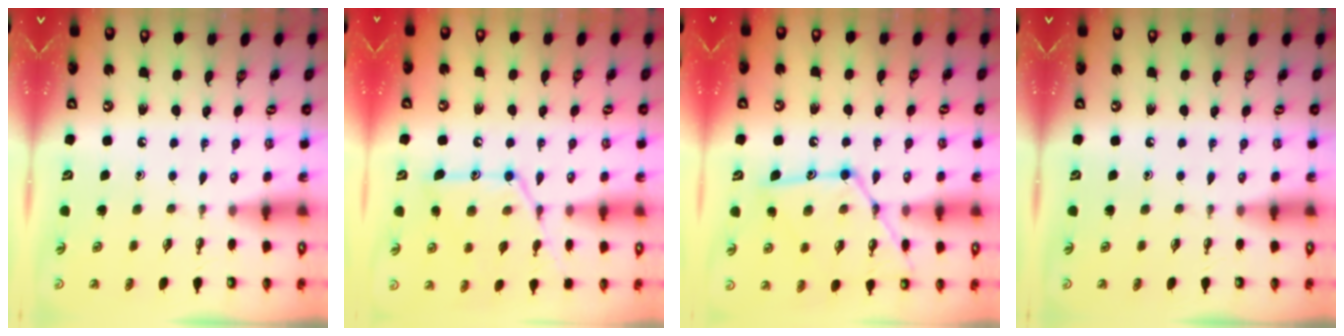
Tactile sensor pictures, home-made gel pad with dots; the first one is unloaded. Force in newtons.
{"total": 14.4, "press": 14.3, "slide": 1.1}
{"total": 16.8, "press": 16.7, "slide": 1.6}
{"total": 0.0}